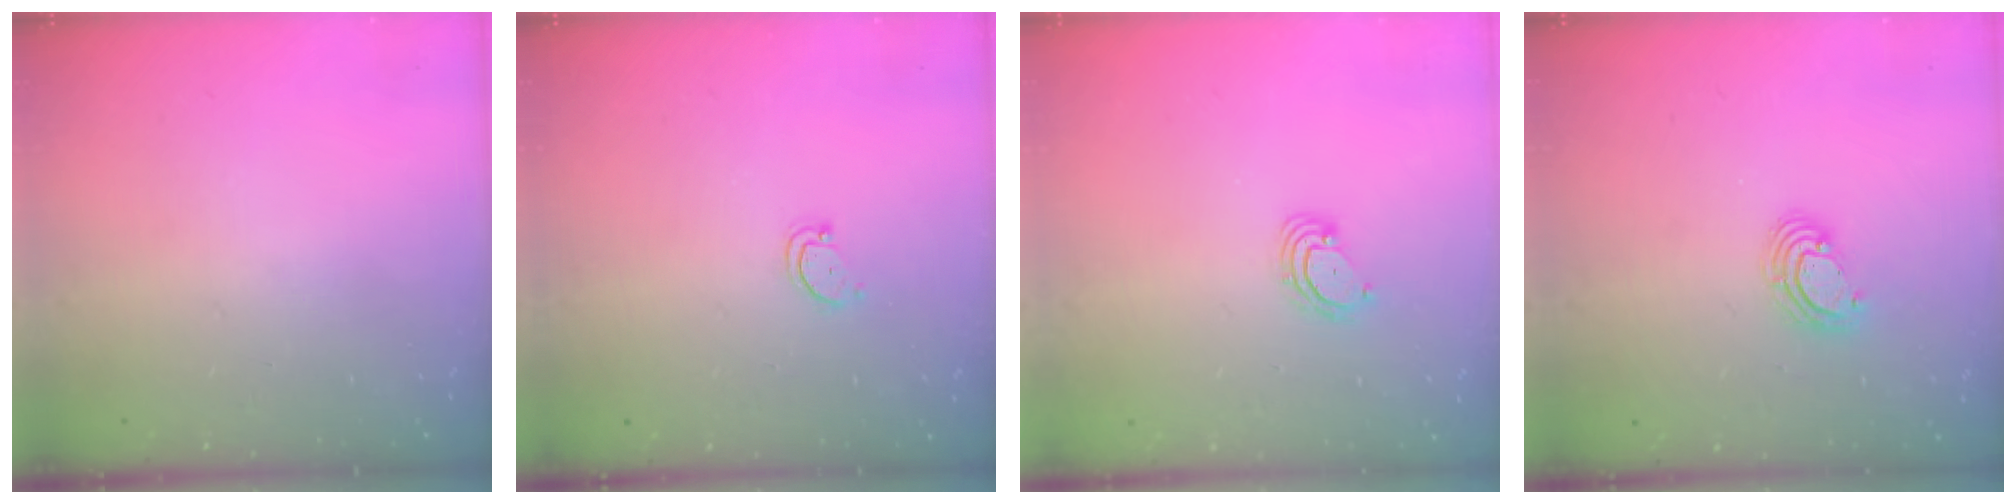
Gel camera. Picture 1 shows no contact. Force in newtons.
{"total": 2.9, "press": 2.9, "slide": 0.4}
{"total": 4.5, "press": 4.4, "slide": 0.5}
{"total": 4.0, "press": 3.9, "slide": 0.2}